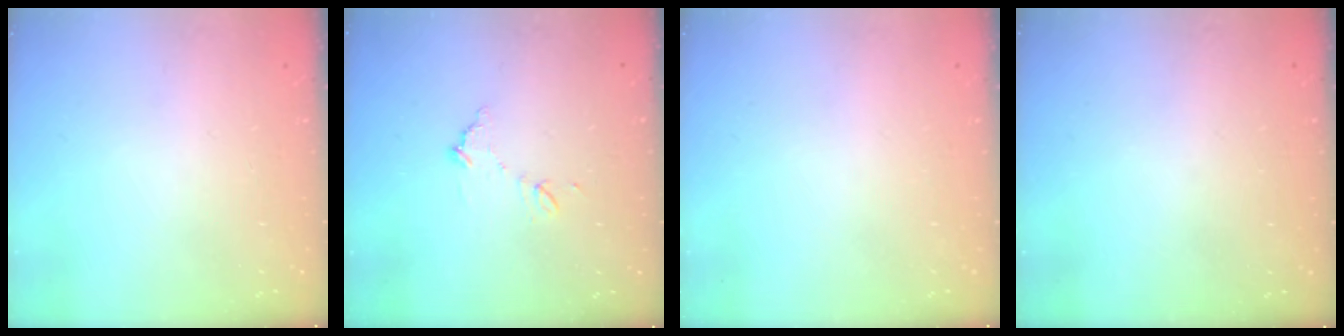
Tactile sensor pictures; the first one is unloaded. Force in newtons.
{"total": 7.9, "press": 7.9, "slide": 0.5}
{"total": 0.0}
{"total": 3.5, "press": 3.5, "slide": 0.1}